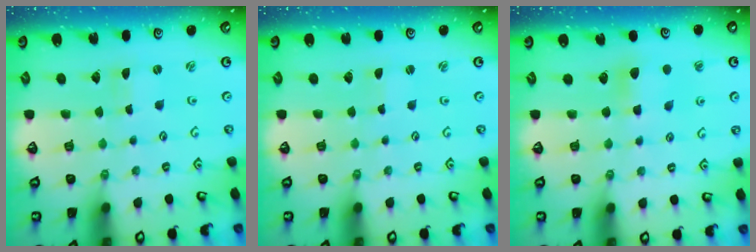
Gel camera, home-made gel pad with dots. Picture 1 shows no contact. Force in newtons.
{"total": 1.0, "press": 1.0, "slide": 0.2}
{"total": 6.4, "press": 6.3, "slide": 0.7}